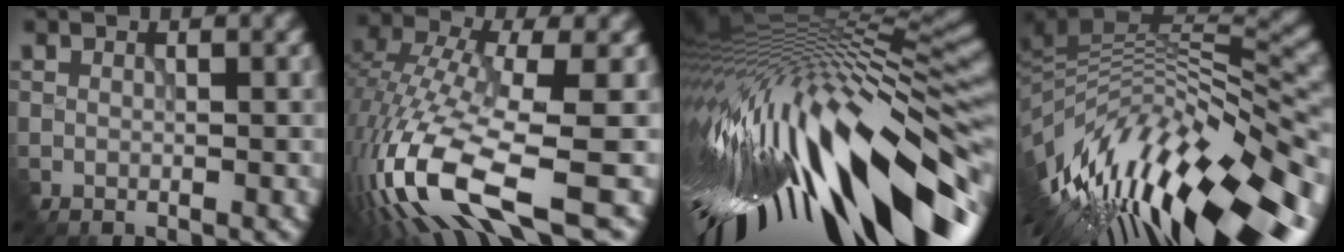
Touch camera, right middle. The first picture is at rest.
{"total": 13.6, "force": [-5.2, 4.7, 11.6], "torque": [-0.272, -0.012, -0.087]}
{"total": 17.3, "force": [-2.7, 5.7, 16.2], "torque": [-0.256, -0.010, -0.042]}
{"total": 13.7, "force": [-4.7, 4.9, 11.9], "torque": [-0.229, 0.022, -0.070]}